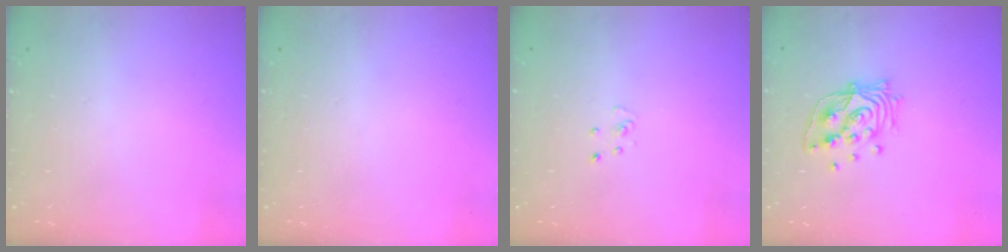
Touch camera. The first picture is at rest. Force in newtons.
{"total": 0.0}
{"total": 2.5, "press": 2.5, "slide": 0.3}
{"total": 13.7, "press": 13.4, "slide": 3.0}